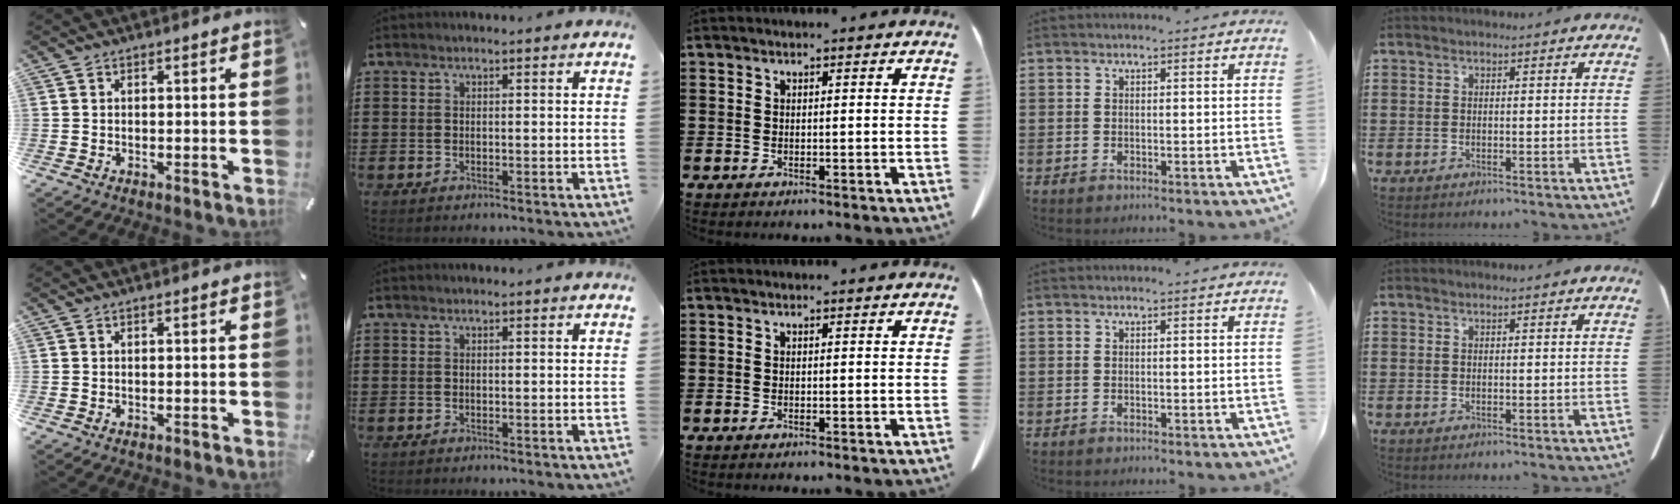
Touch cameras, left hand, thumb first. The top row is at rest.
{}